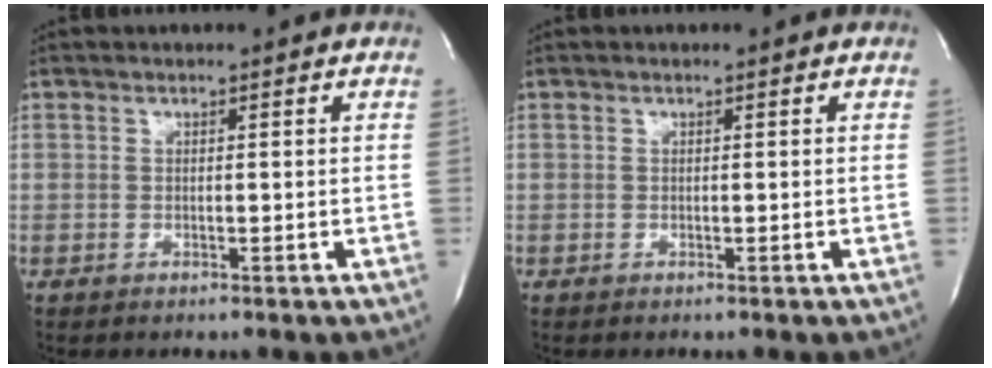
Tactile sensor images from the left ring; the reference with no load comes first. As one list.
[{"total": 0.0}]